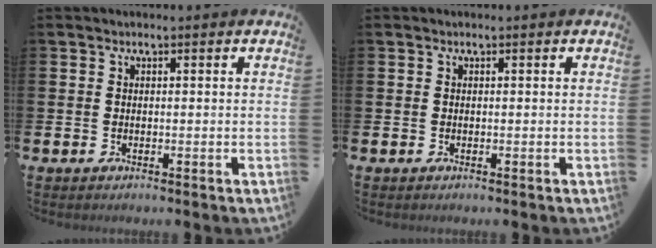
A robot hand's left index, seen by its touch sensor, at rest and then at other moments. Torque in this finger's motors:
{"motor_torque": [0.00, 0.00, 0.00, 0.00]}